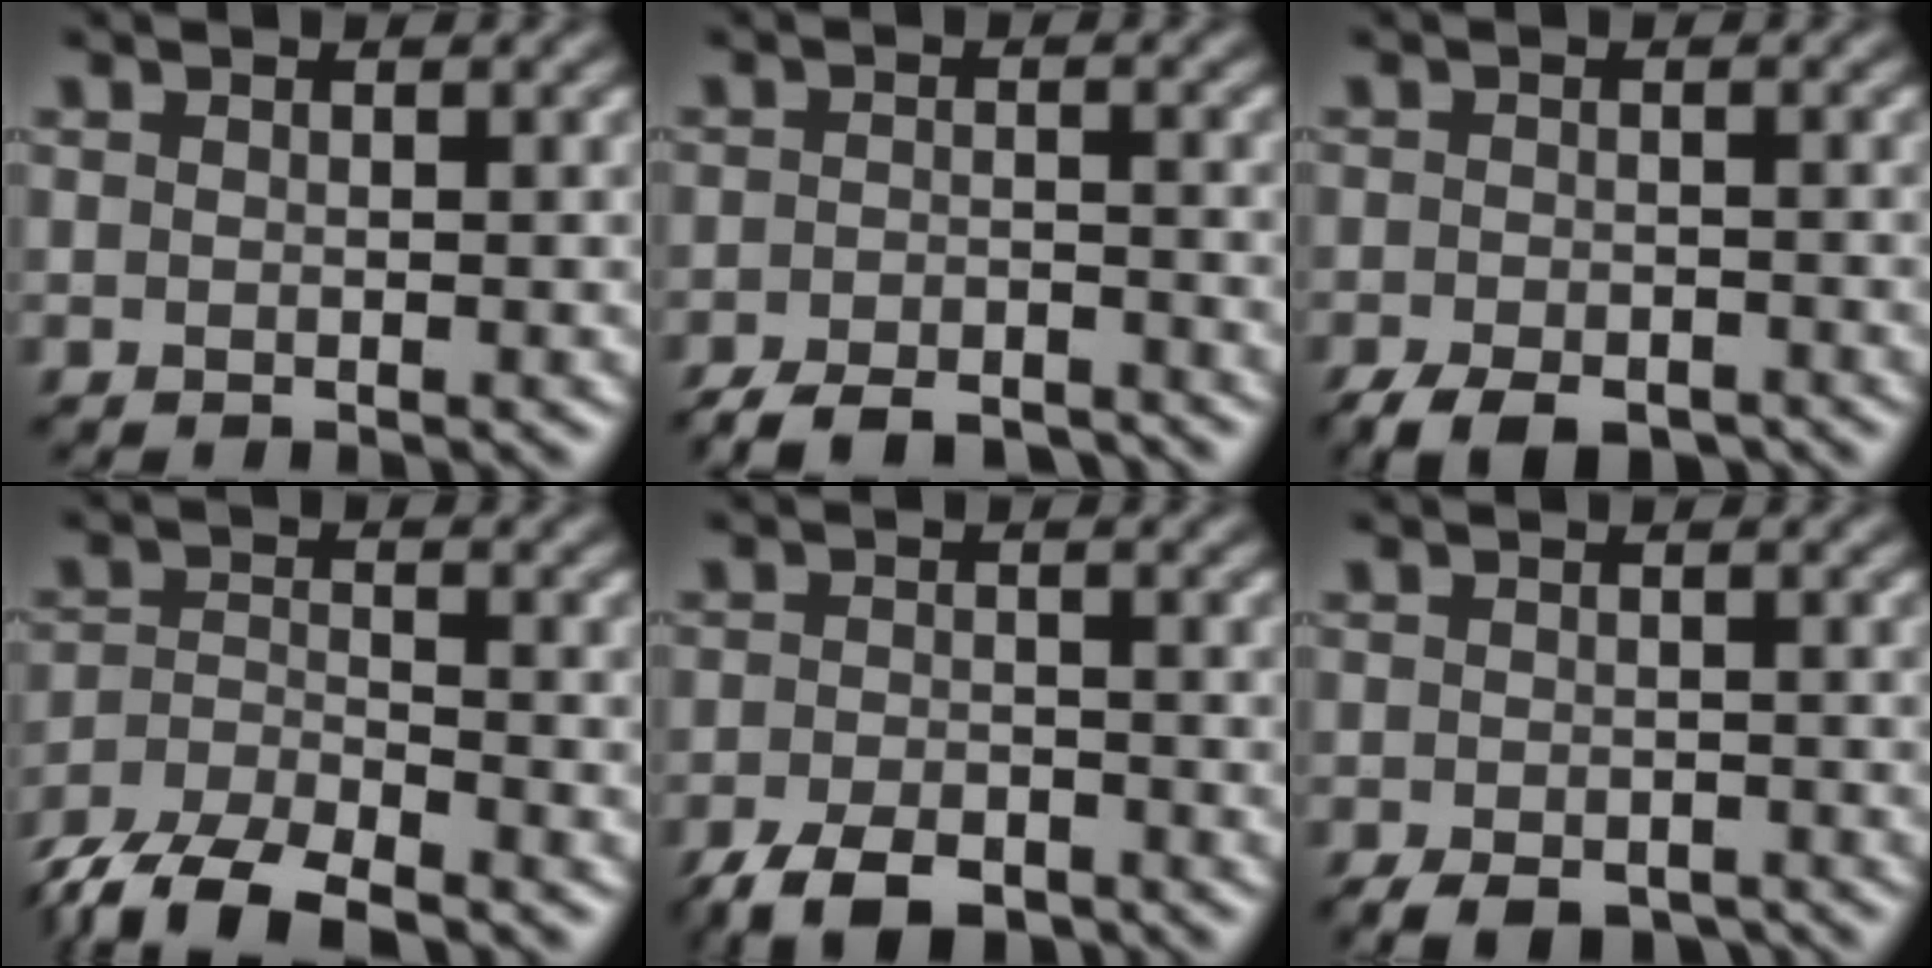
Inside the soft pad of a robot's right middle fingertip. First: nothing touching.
{"total": 6.0, "force": [-5.2, 1.7, 2.6], "torque": [-0.038, -0.011, -0.086]}
{"total": 4.9, "force": [-3.7, 2.0, 2.5], "torque": [-0.035, -0.009, -0.064]}
{"total": 6.8, "force": [-5.5, 2.1, 3.4], "torque": [-0.064, -0.010, -0.106]}
{"total": 5.3, "force": [-3.9, 2.3, 2.8], "torque": [-0.043, -0.003, -0.074]}
{"total": 4.0, "force": [-3.1, 1.5, 1.9], "torque": [-0.026, -0.008, -0.047]}